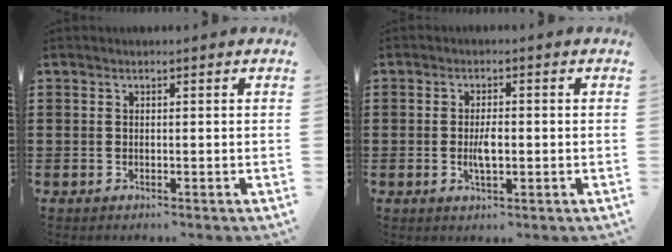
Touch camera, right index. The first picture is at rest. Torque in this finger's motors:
{"motor_torque": [1.64, 0.50, 0.40, 0.12]}